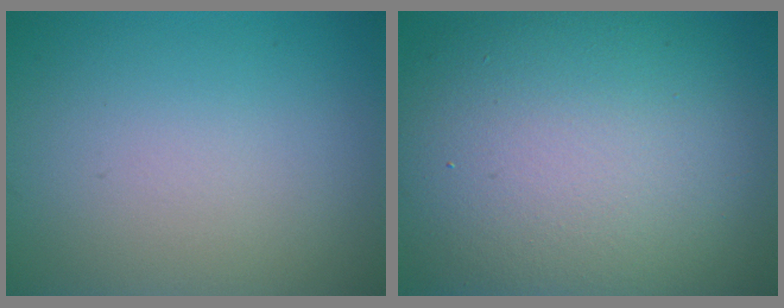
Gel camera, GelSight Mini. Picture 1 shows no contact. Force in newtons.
{"total": 14.9, "press": 14.8, "slide": 0.9}